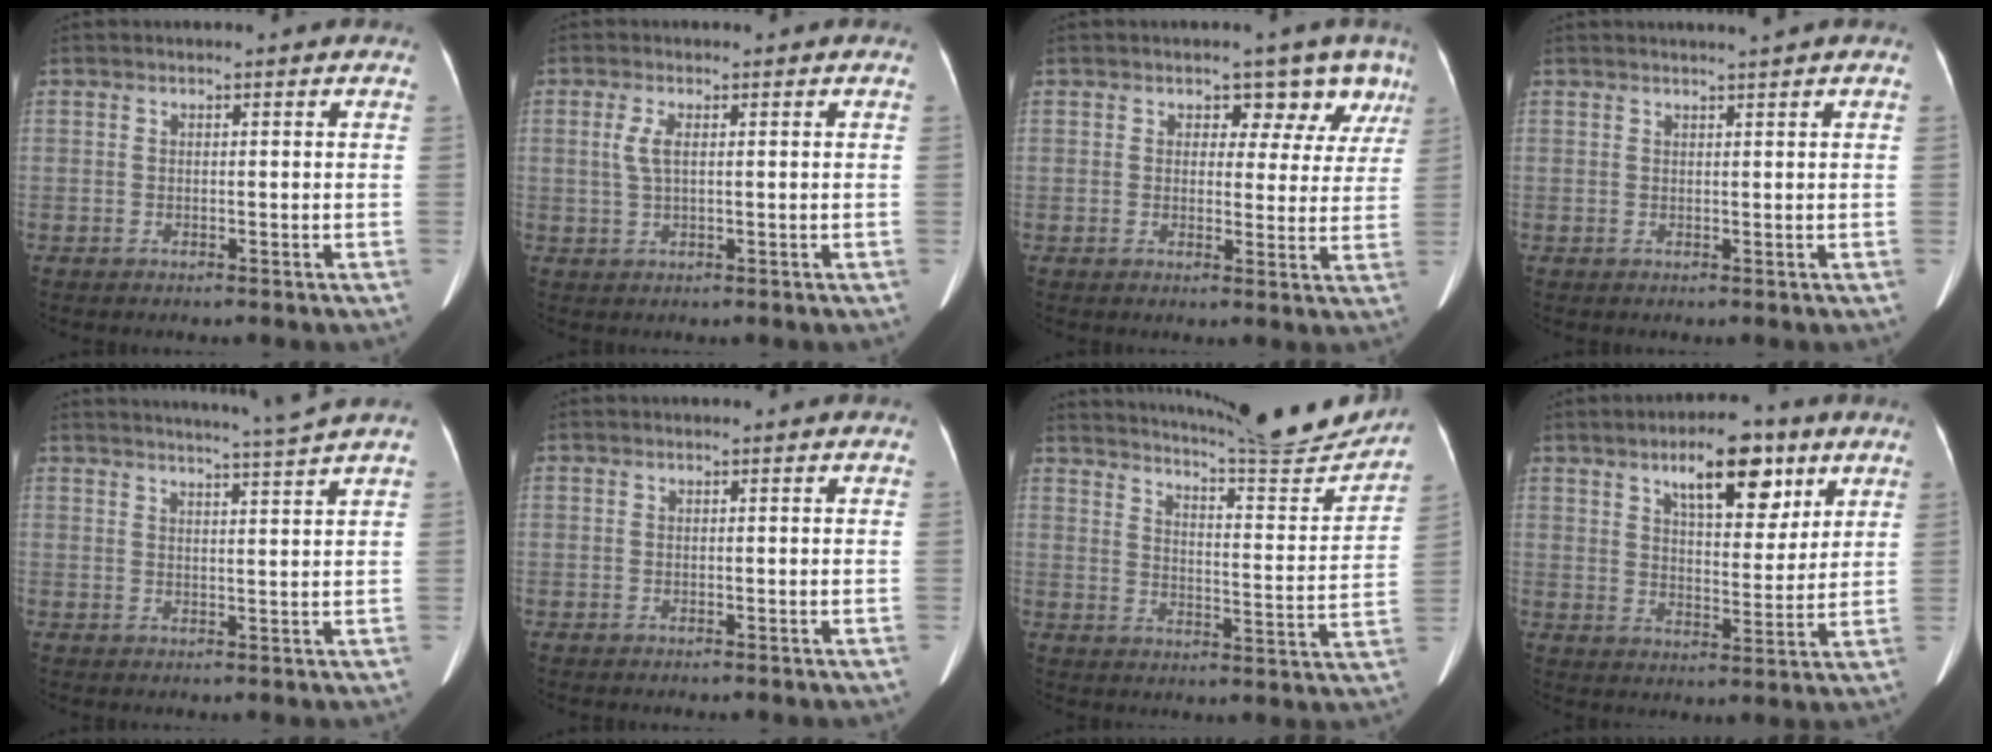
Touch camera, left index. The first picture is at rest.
{"total": 2.5, "force": [0.5, 0.6, 2.3], "torque": [-0.056, 0.002, 0.013]}
{"total": 6.4, "force": [4.4, 4.2, 1.9], "torque": [-0.005, 0.002, 0.035]}
{"total": 1.6, "force": [1.4, -0.6, 0.7], "torque": [-0.010, 0.001, 0.027]}
{"total": 7.4, "force": [6.6, -2.4, 2.3], "torque": [-0.036, -0.020, 0.090]}
{"total": 0.0}
{"total": 18.6, "force": [17.7, 0.0, 5.7], "torque": [-0.094, -0.063, 0.230]}
{"total": 10.9, "force": [6.2, 4.0, 8.0], "torque": [-0.124, 0.013, 0.098]}